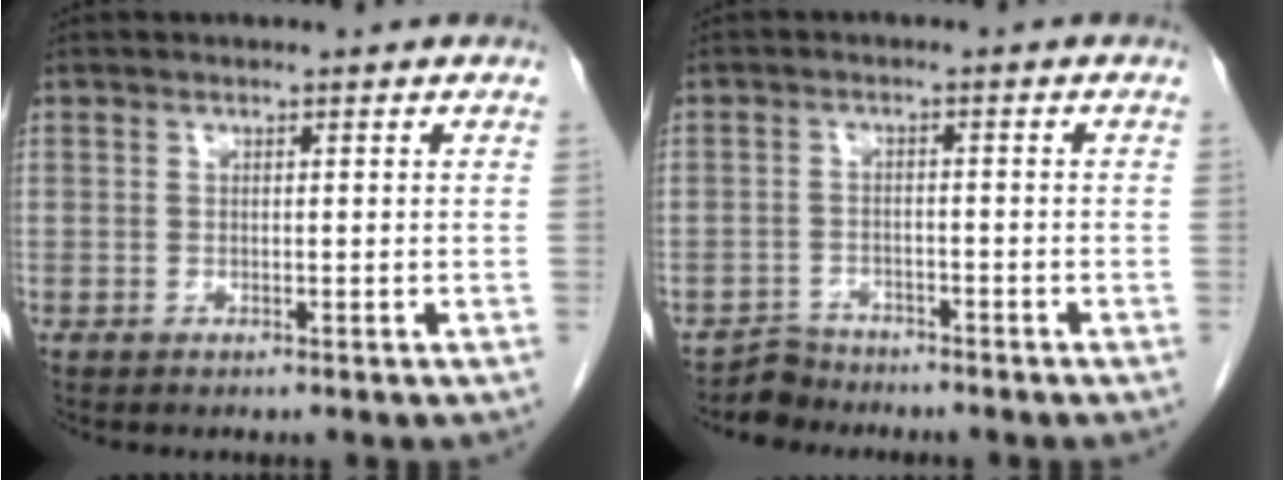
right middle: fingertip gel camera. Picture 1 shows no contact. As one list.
[{"total": 3.1, "force": [-2.7, 1.0, -1.0], "torque": [0.020, -0.001, -0.050]}]